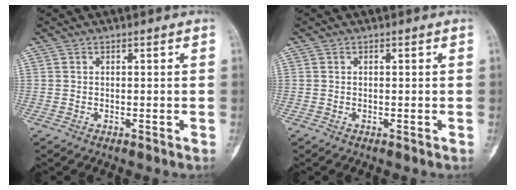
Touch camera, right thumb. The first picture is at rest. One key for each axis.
{"total": 0.0}